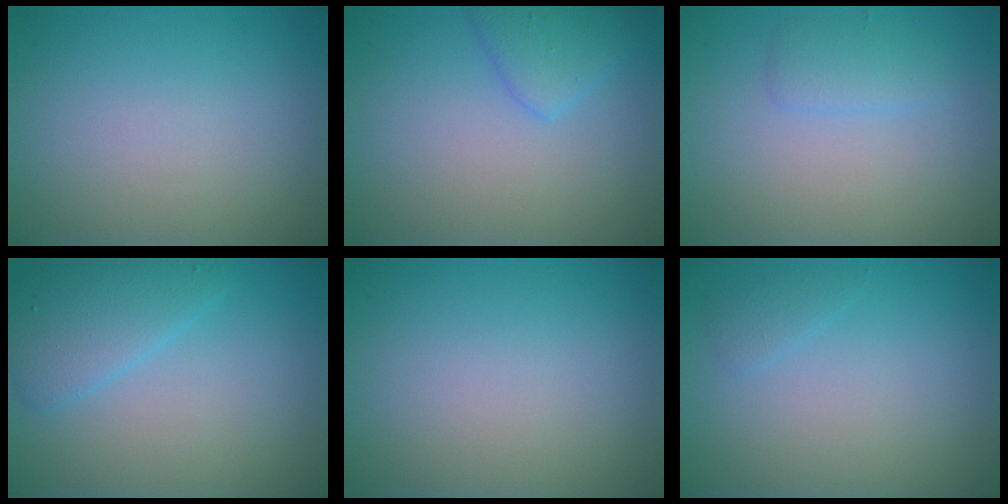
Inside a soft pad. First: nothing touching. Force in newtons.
{"total": 2.3, "press": 2.3, "slide": 0.1}
{"total": 1.6, "press": 1.6, "slide": 0.0}
{"total": 3.1, "press": 3.1, "slide": 0.0}
{"total": 0.0}
{"total": 0.9, "press": 0.9, "slide": 0.1}